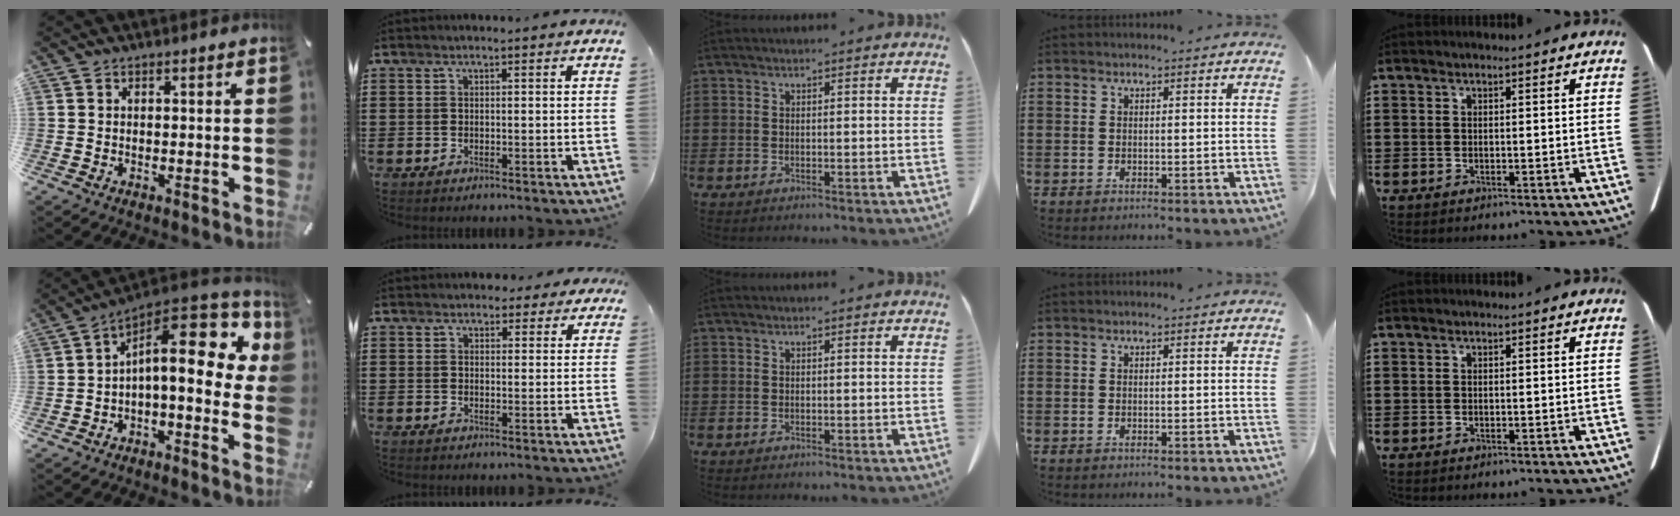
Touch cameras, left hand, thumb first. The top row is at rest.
{"thumb": {"total": 16.7, "force": [4.8, 7.4, 14.2], "torque": [-0.205, -0.046, 0.083]}, "index": {"total": 2.3, "force": [1.7, 1.5, 0.2], "torque": [-0.006, 0.006, 0.030]}}